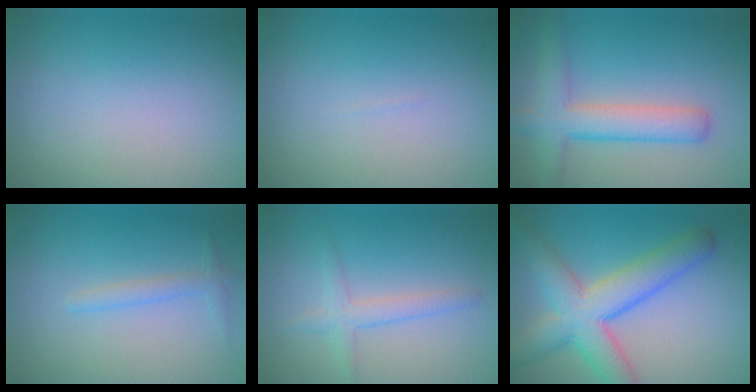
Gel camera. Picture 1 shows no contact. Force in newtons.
{"total": 0.0}
{"total": 4.6, "press": 4.6, "slide": 0.2}
{"total": 1.4, "press": 1.4, "slide": 0.0}
{"total": 2.0, "press": 2.0, "slide": 0.1}
{"total": 7.2, "press": 7.2, "slide": 0.3}